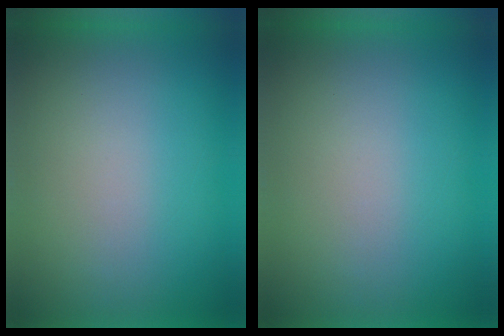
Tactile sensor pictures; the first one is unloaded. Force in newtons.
{"total": 0.0}